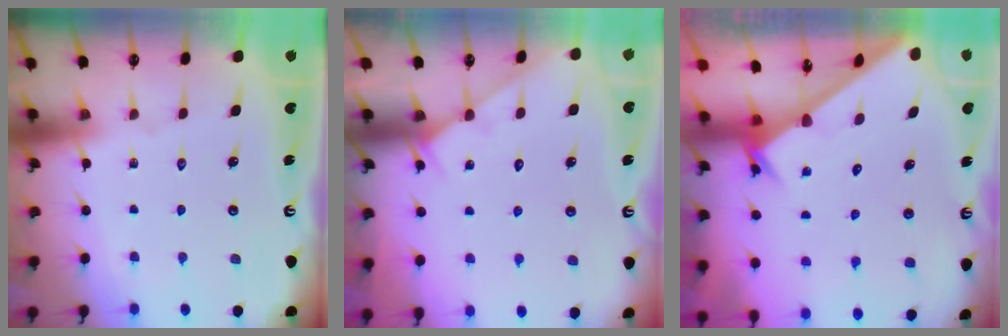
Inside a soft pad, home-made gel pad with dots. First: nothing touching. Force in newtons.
{"total": 5.6, "press": 5.6, "slide": 0.6}
{"total": 2.4, "press": 2.4, "slide": 0.2}